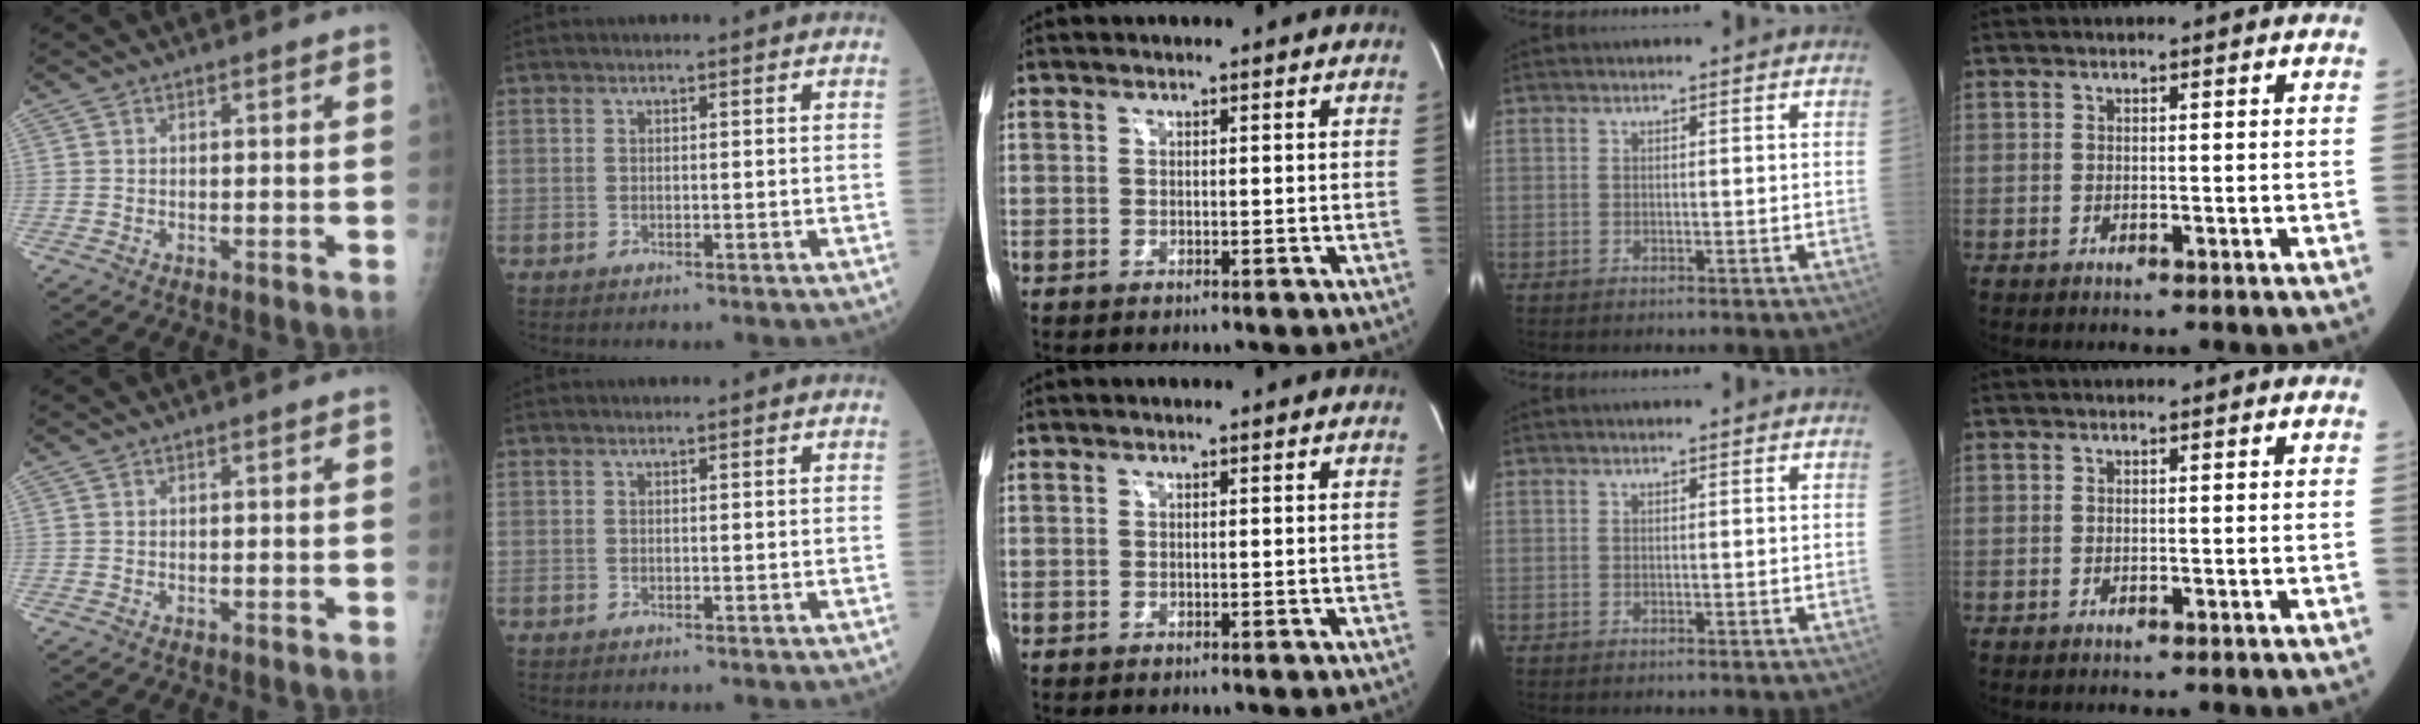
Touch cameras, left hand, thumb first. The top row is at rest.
{}